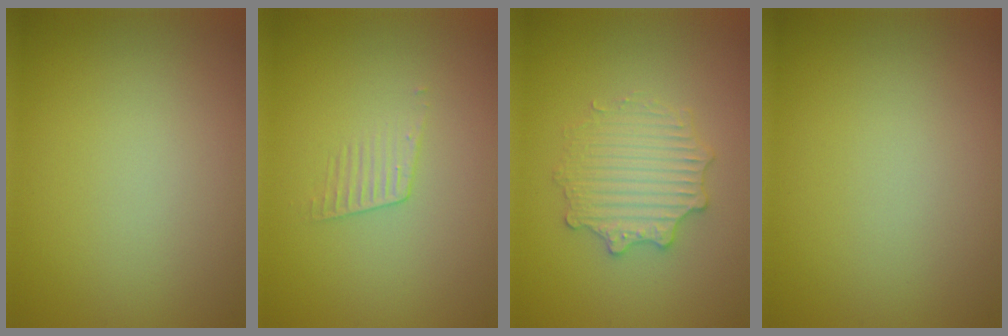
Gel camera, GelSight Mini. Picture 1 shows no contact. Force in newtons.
{"total": 1.1, "press": 0.2, "slide": 1.1}
{"total": 3.0, "press": 2.9, "slide": 0.4}
{"total": 0.0}